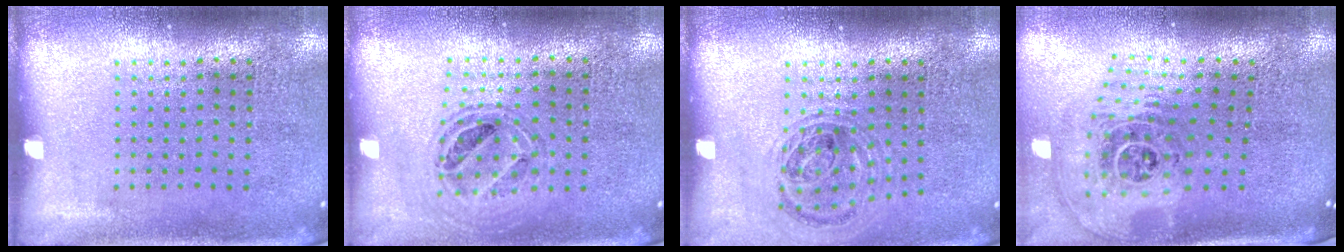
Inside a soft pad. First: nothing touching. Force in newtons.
{"total": 0.8, "press": 0.8, "slide": 0.1}
{"total": 0.9, "press": 0.9, "slide": 0.3}
{"total": 2.6, "press": 1.8, "slide": 1.9}